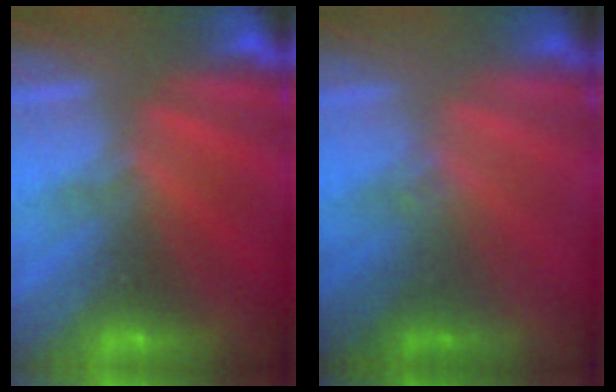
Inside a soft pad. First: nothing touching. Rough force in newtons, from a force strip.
{"total": 1.3}